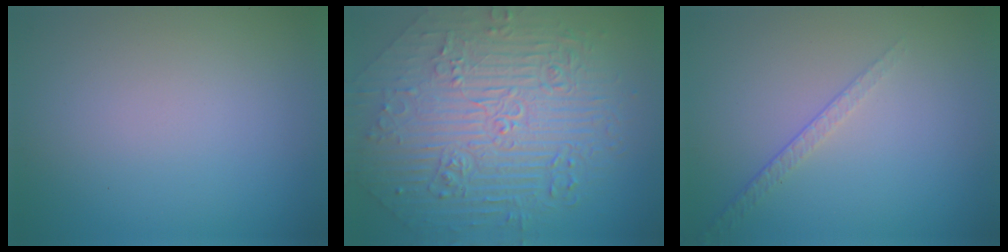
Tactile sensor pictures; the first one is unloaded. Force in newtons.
{"total": 11.2, "press": 7.5, "slide": 8.2}
{"total": 1.4, "press": 0.8, "slide": 1.1}